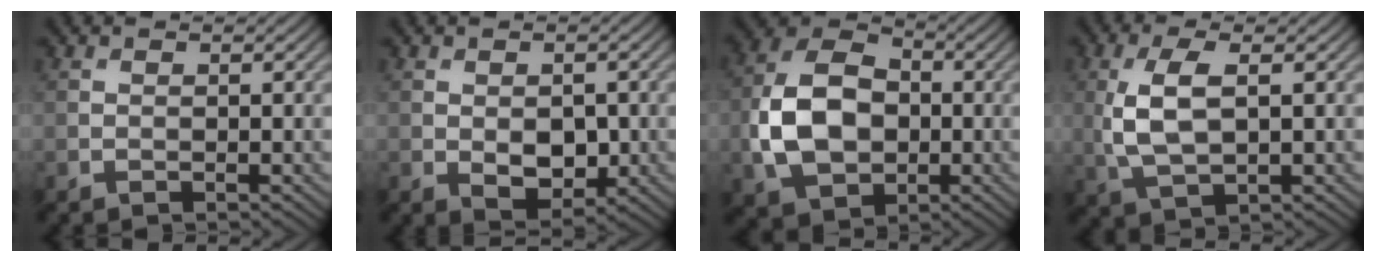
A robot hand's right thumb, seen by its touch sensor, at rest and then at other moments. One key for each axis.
{"total": 4.2, "fx": -0.7, "fy": 2.7, "fz": 3.2, "tx": -0.056, "ty": -0.014, "tz": -0.005}
{"total": 11.7, "fx": -1.5, "fy": 8.4, "fz": 8.1, "tx": -0.185, "ty": 0.000, "tz": -0.035}
{"total": 6.3, "fx": 0.6, "fy": 2.7, "fz": 5.6, "tx": -0.133, "ty": -0.001, "tz": 0.014}